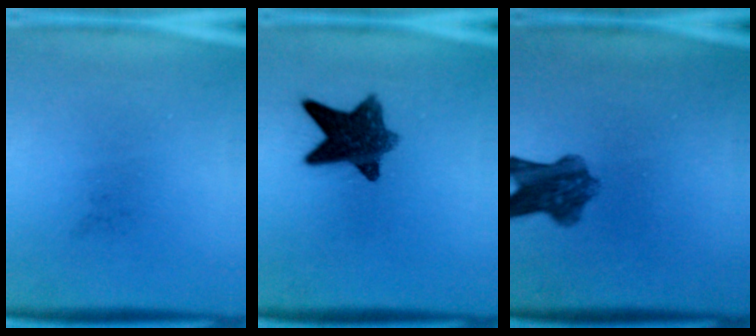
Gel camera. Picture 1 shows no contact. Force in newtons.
{"total": 9.6}
{"total": 7.1}